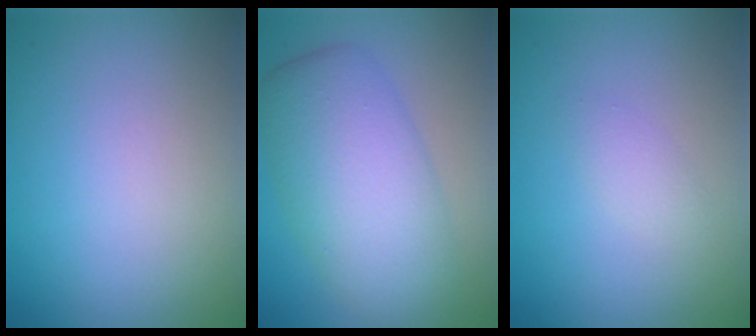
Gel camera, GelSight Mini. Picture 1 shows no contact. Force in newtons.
{"total": 7.7, "press": 7.7, "slide": 0.1}
{"total": 1.1, "press": 1.1, "slide": 0.1}